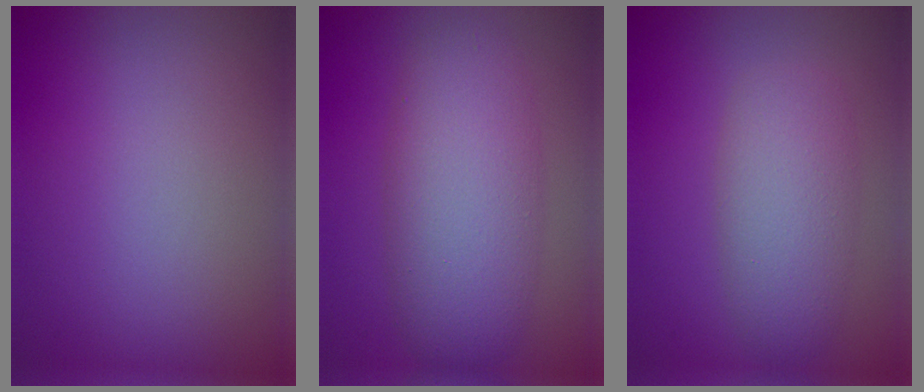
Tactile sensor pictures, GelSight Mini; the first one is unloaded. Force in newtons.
{"total": 7.0, "press": 7.0, "slide": 0.1}
{"total": 4.4, "press": 4.4, "slide": 0.1}